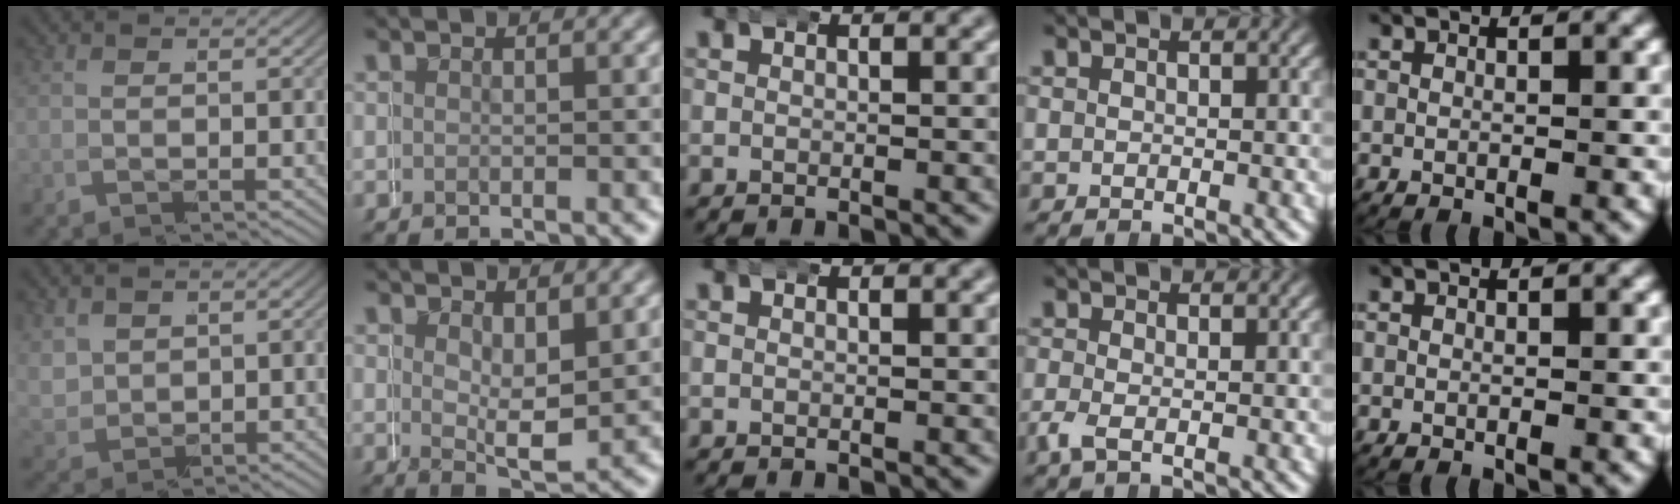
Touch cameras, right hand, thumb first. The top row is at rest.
{"thumb": {"total": 2.6, "force": [1.6, 1.7, 1.1], "torque": [-0.036, -0.012, 0.051]}, "index": {"total": 3.1, "force": [1.8, 1.1, 2.2], "torque": [-0.034, -0.003, 0.031]}, "ring": {"total": 1.7, "force": [-1.0, 0.6, 1.2], "torque": [-0.042, -0.018, -0.013]}}